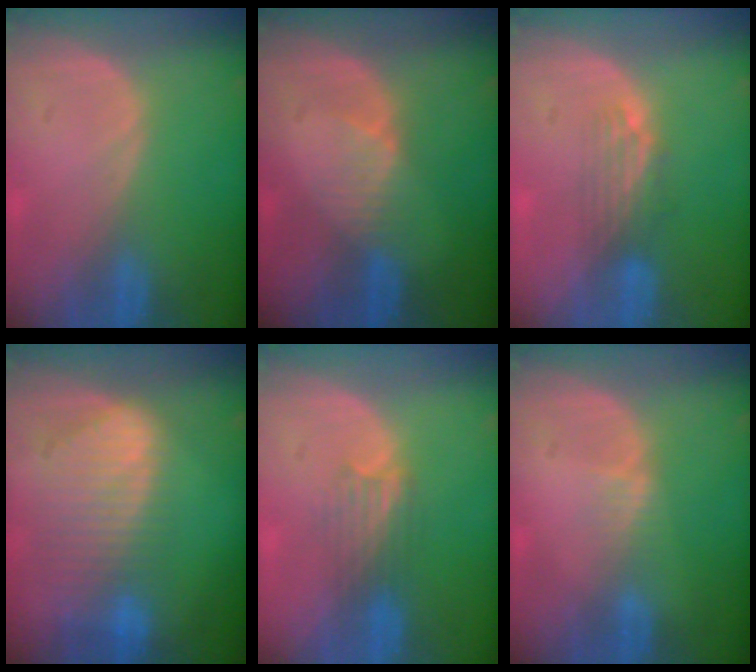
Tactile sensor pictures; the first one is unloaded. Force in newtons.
{"total": 2.7, "press": 2.7, "slide": 0.3}
{"total": 3.3, "press": 2.8, "slide": 1.6}
{"total": 9.4, "press": 8.2, "slide": 4.6}
{"total": 3.3, "press": 3.2, "slide": 0.8}
{"total": 1.3, "press": 1.3, "slide": 0.2}